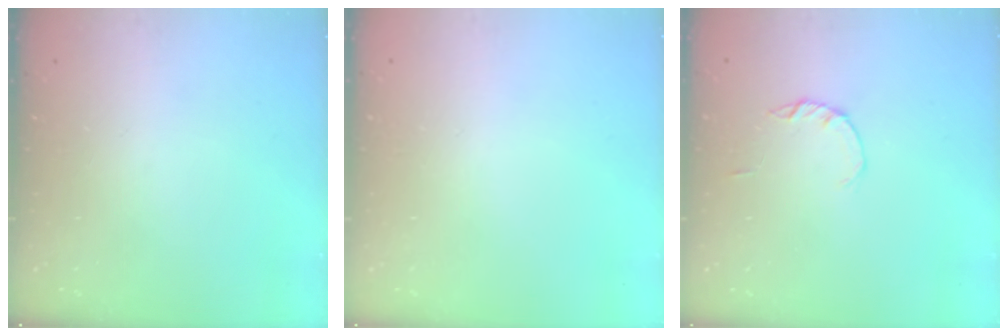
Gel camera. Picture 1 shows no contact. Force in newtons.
{"total": 2.6, "press": 2.6, "slide": 0.2}
{"total": 1.0, "press": 1.0, "slide": 0.2}